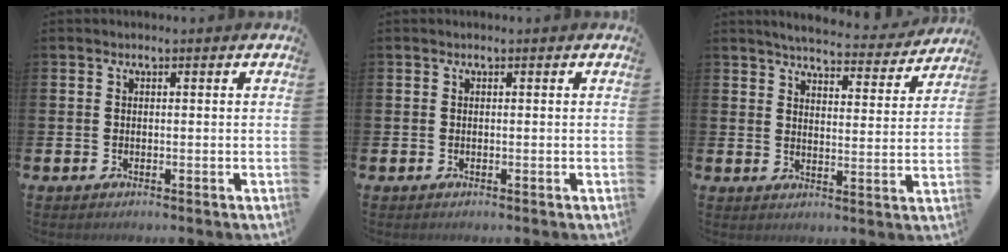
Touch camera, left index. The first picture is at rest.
{"total": 0.0}
{"total": 5.0, "force": [4.9, 0.5, 1.1], "torque": [-0.024, -0.041, 0.078]}